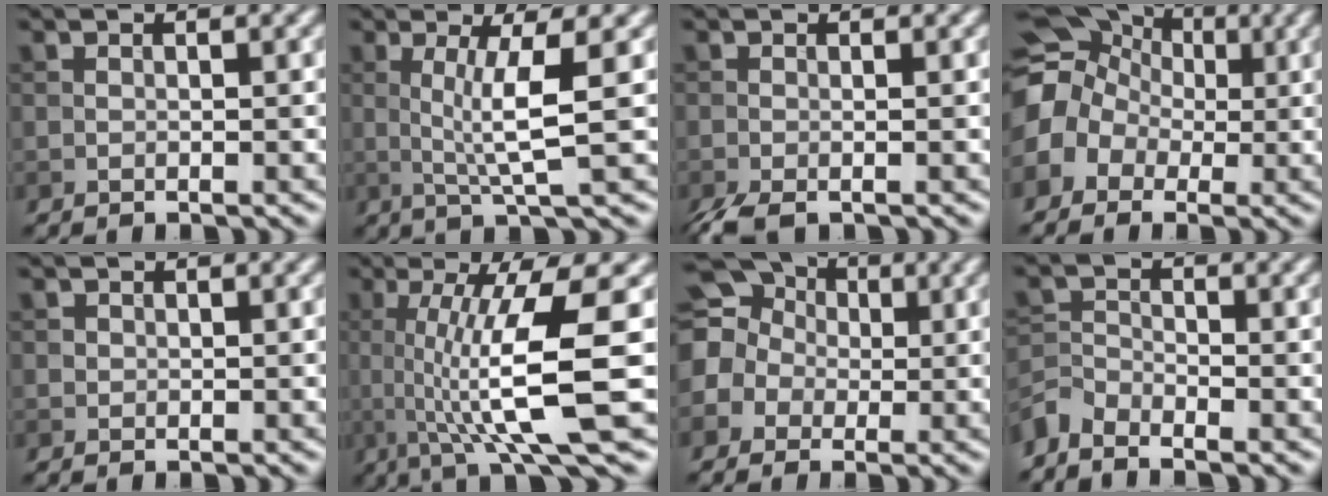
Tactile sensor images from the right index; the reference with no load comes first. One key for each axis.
{"total": 4.7, "fx": 0.5, "fy": 0.5, "fz": 4.7, "tx": -0.088, "ty": -0.004, "tz": 0.014}
{"total": 2.7, "fx": -1.7, "fy": 0.6, "fz": 2.0, "tx": -0.042, "ty": -0.010, "tz": -0.037}
{"total": 10.3, "fx": -0.1, "fy": 8.9, "fz": 5.2, "tx": -0.113, "ty": 0.027, "tz": -0.044}
{"total": 0.5, "fx": 0.1, "fy": 0.5, "fz": 0.0, "tx": 0.005, "ty": -0.002, "tz": 0.002}
{"total": 9.8, "fx": 0.0, "fy": 1.8, "fz": 9.6, "tx": -0.132, "ty": -0.008, "tz": 0.003}
{"total": 13.8, "fx": 1.7, "fy": 12.6, "fz": 5.3, "tx": -0.138, "ty": 0.029, "tz": -0.018}
{"total": 3.0, "fx": -2.7, "fy": 1.0, "fz": 0.8, "tx": -0.018, "ty": -0.001, "tz": -0.066}